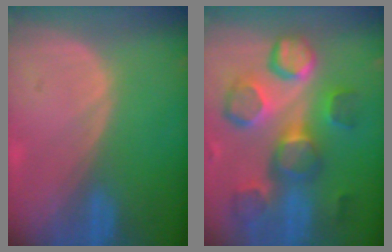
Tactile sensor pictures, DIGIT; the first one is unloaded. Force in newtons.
{"total": 11.4, "press": 10.8, "slide": 3.6}